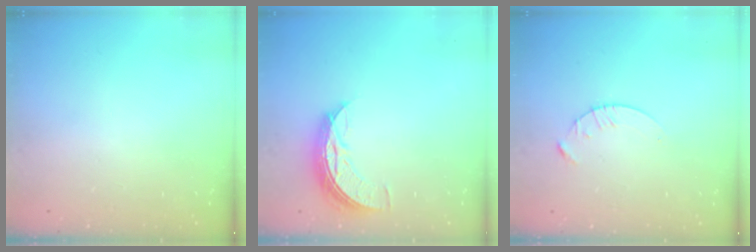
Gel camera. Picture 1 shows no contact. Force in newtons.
{"total": 7.9, "press": 7.9, "slide": 0.4}
{"total": 4.3, "press": 4.2, "slide": 0.5}